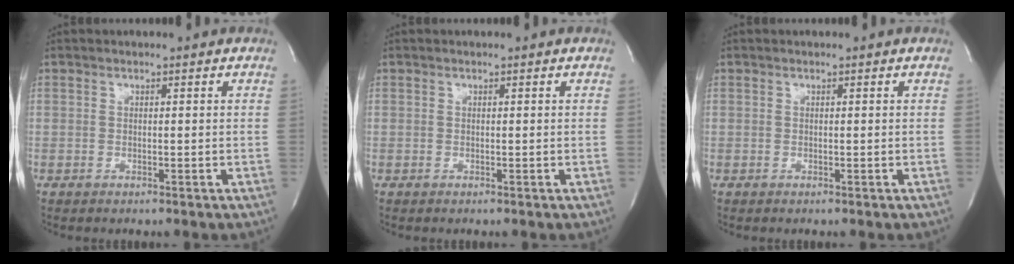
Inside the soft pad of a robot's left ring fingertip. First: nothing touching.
{"total": 0.0}
{"total": 0.0}